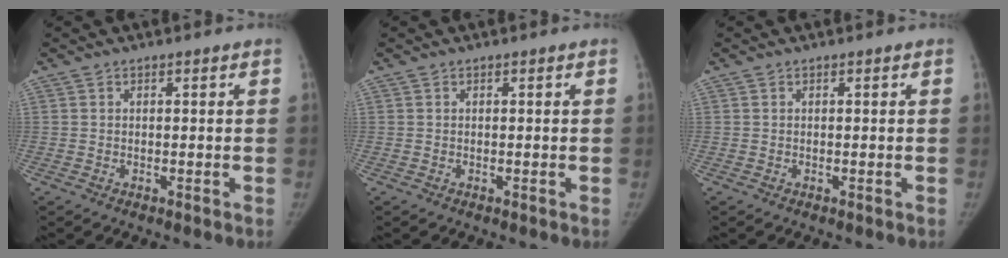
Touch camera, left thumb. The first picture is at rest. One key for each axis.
{"total": 0.0}
{"total": 0.0}